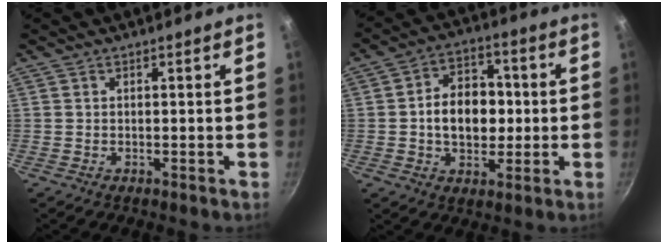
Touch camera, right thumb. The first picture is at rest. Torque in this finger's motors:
{"motor_torque": [-0.20, 0.54, 0.08, 0.15, 0.09]}